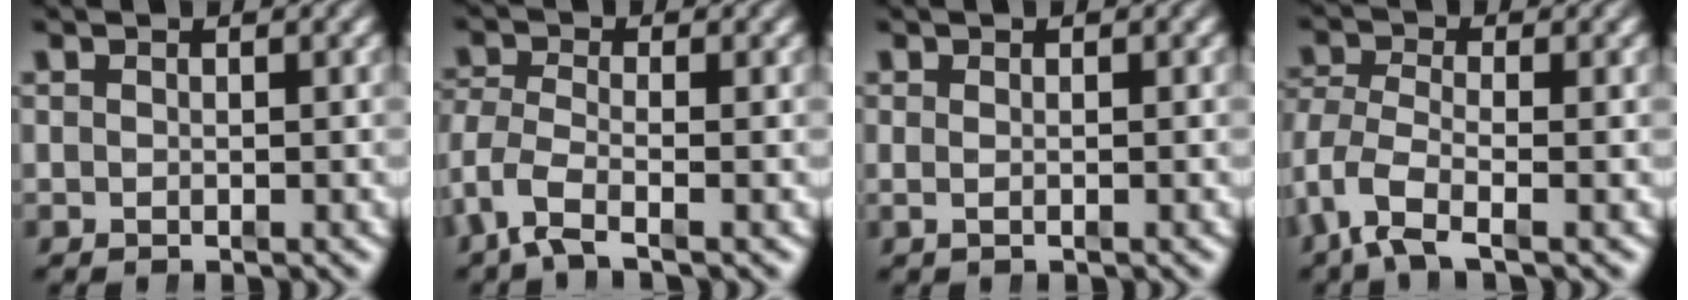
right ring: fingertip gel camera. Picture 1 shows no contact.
{"total": 3.7, "force": [-1.5, 2.1, 2.6], "torque": [-0.082, -0.029, -0.015]}
{"total": 0.8, "force": [0.0, -0.2, 0.8], "torque": [-0.012, -0.002, 0.001]}
{"total": 4.3, "force": [-1.4, 2.5, 3.2], "torque": [-0.101, -0.034, -0.011]}